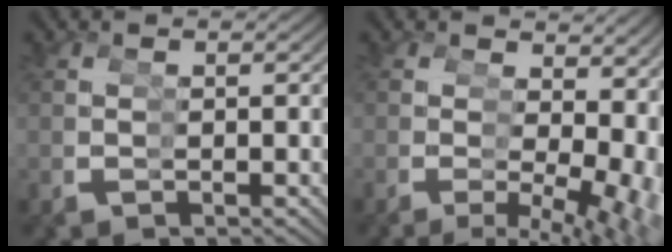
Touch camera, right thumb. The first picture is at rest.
{"total": 7.9, "force": [-1.5, 4.7, 6.1], "torque": [-0.065, -0.029, -0.016]}